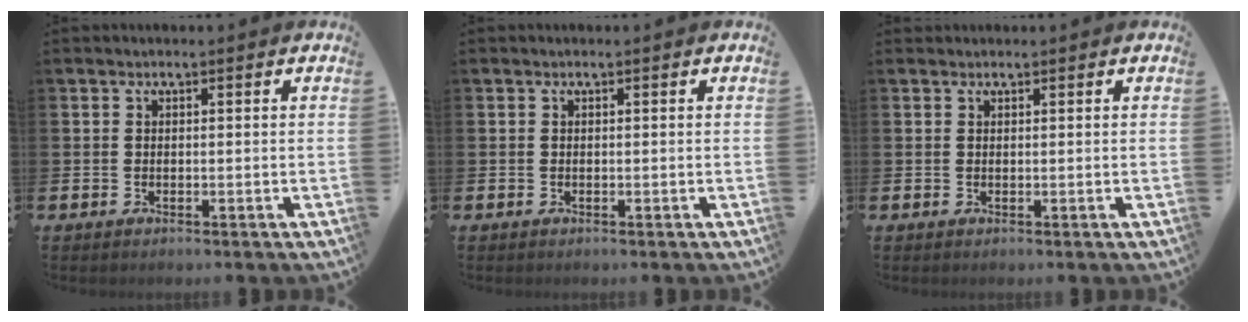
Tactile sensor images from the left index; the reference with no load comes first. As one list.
[{"total": 0.0}, {"total": 0.6, "force": [0.6, 0.2, 0.0], "torque": [0.012, -0.003, 0.008]}]